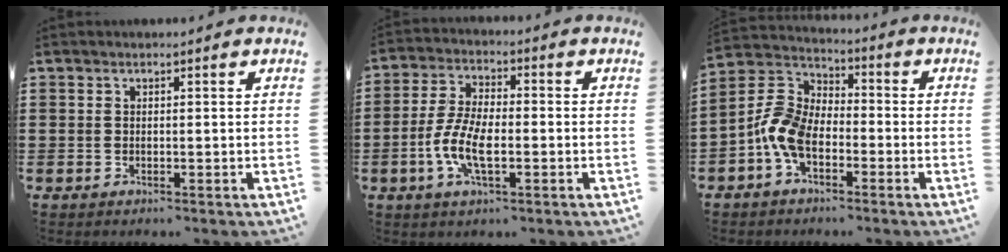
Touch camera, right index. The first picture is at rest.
{"total": 7.8, "force": [-2.4, 3.0, 6.8], "torque": [-0.163, -0.013, -0.053]}
{"total": 8.1, "force": [-3.0, 4.8, 5.9], "torque": [-0.164, -0.002, -0.067]}